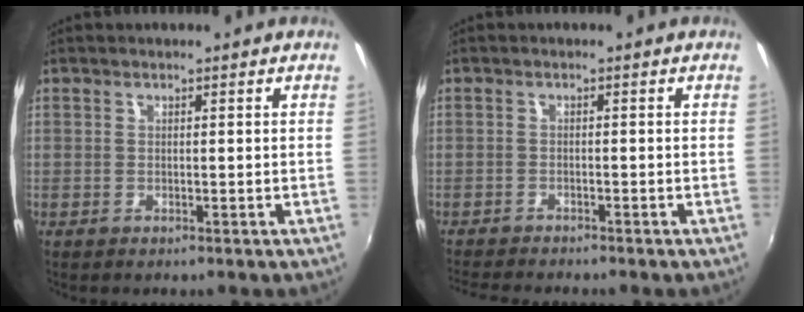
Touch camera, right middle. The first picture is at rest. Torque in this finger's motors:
{"motor_torque": [1.02, -1.12, 0.10, 0.06]}